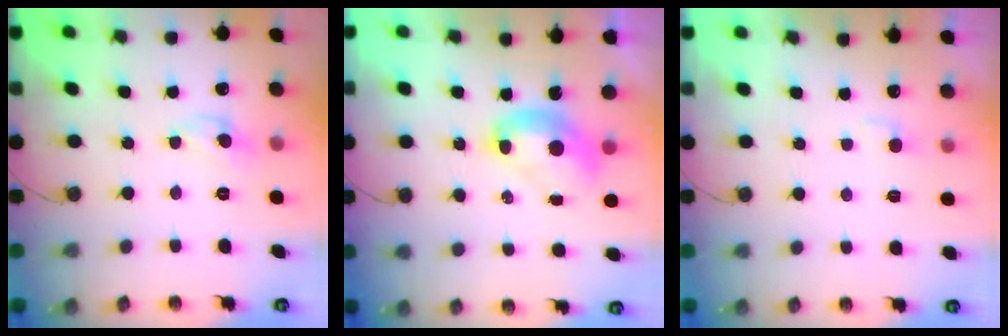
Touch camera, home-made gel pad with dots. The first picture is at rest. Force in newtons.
{"total": 2.7, "press": 2.7, "slide": 0.1}
{"total": 2.8, "press": 2.8, "slide": 0.5}